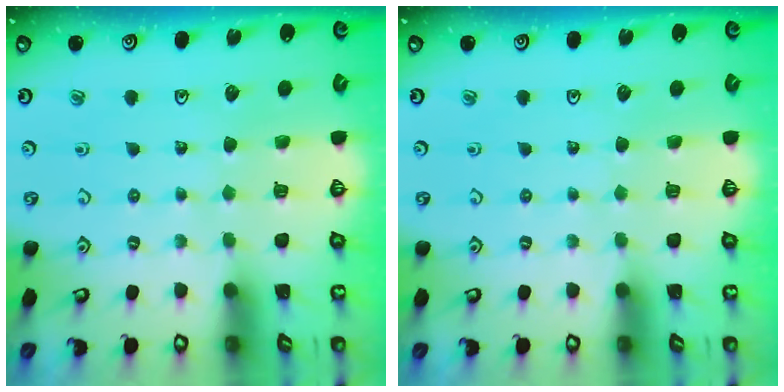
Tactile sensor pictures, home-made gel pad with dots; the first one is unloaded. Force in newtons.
{"total": 0.0}